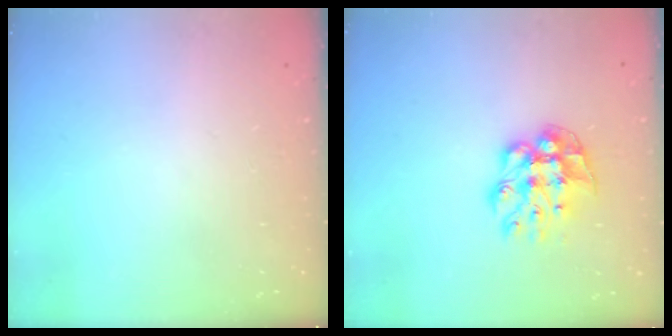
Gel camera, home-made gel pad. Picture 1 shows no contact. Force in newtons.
{"total": 10.6, "press": 10.6, "slide": 0.9}